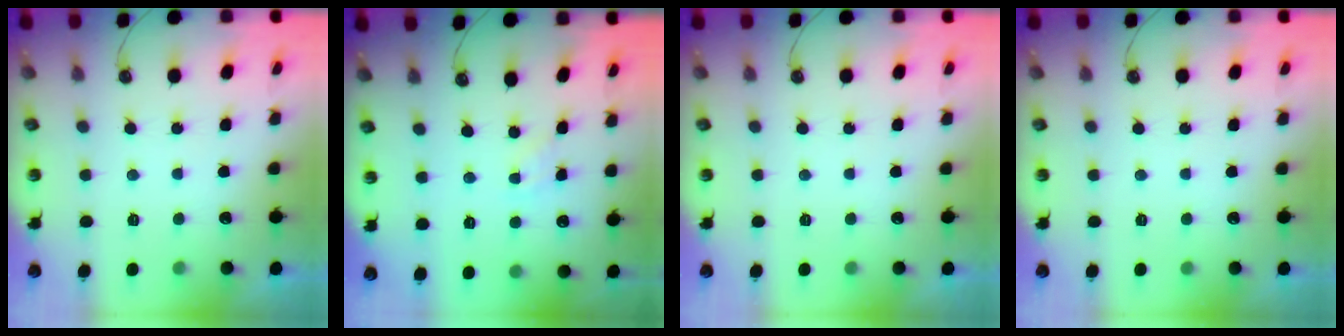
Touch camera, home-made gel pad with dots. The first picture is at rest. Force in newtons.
{"total": 2.2, "press": 2.1, "slide": 0.3}
{"total": 0.0}
{"total": 0.0}